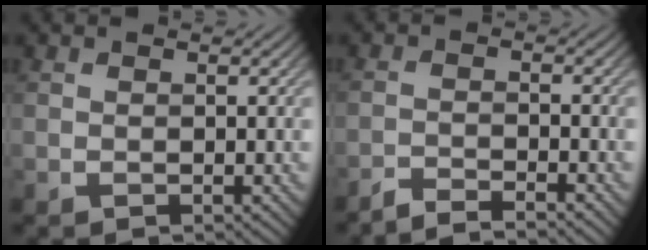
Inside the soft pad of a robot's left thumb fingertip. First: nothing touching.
{"total": 3.4, "force": [-3.0, 0.3, 1.4], "torque": [-0.019, 0.001, -0.066]}